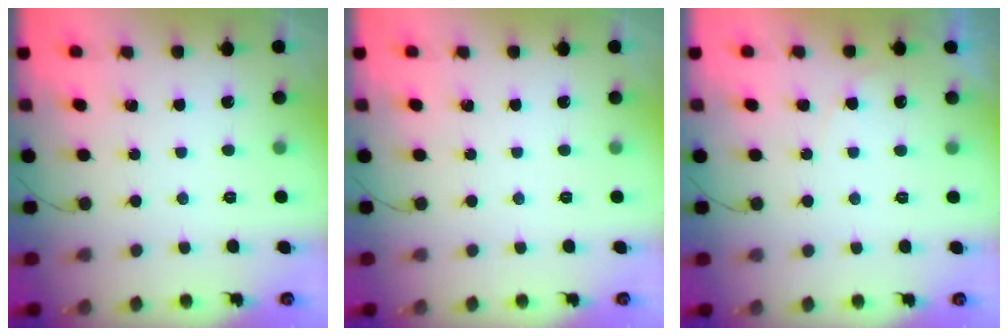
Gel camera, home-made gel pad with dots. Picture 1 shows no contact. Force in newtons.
{"total": 0.0}
{"total": 4.3, "press": 4.2, "slide": 1.0}